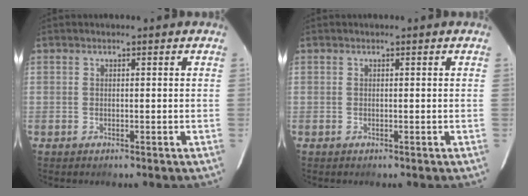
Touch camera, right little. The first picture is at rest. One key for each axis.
{"total": 0.0}